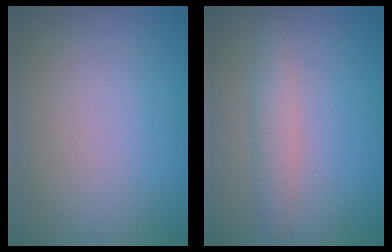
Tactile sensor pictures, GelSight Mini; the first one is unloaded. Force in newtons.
{"total": 2.2, "press": 2.2, "slide": 0.1}